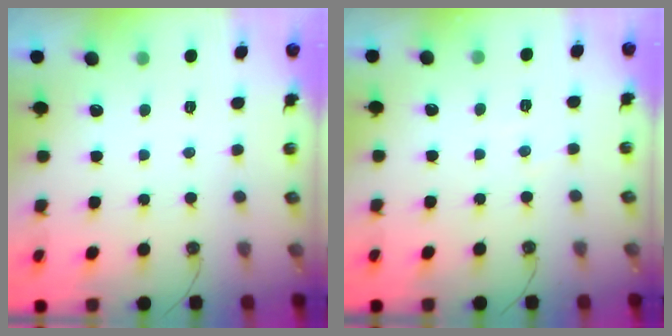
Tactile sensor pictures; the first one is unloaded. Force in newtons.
{"total": 2.9, "press": 2.8, "slide": 0.7}